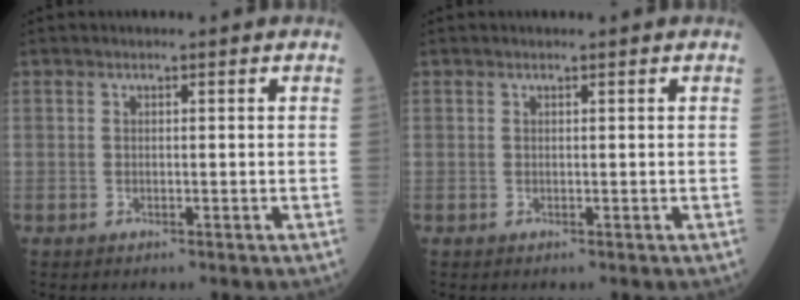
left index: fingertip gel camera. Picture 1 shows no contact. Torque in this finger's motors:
{"motor_torque": [0.01, -0.20, -0.01, -0.01]}